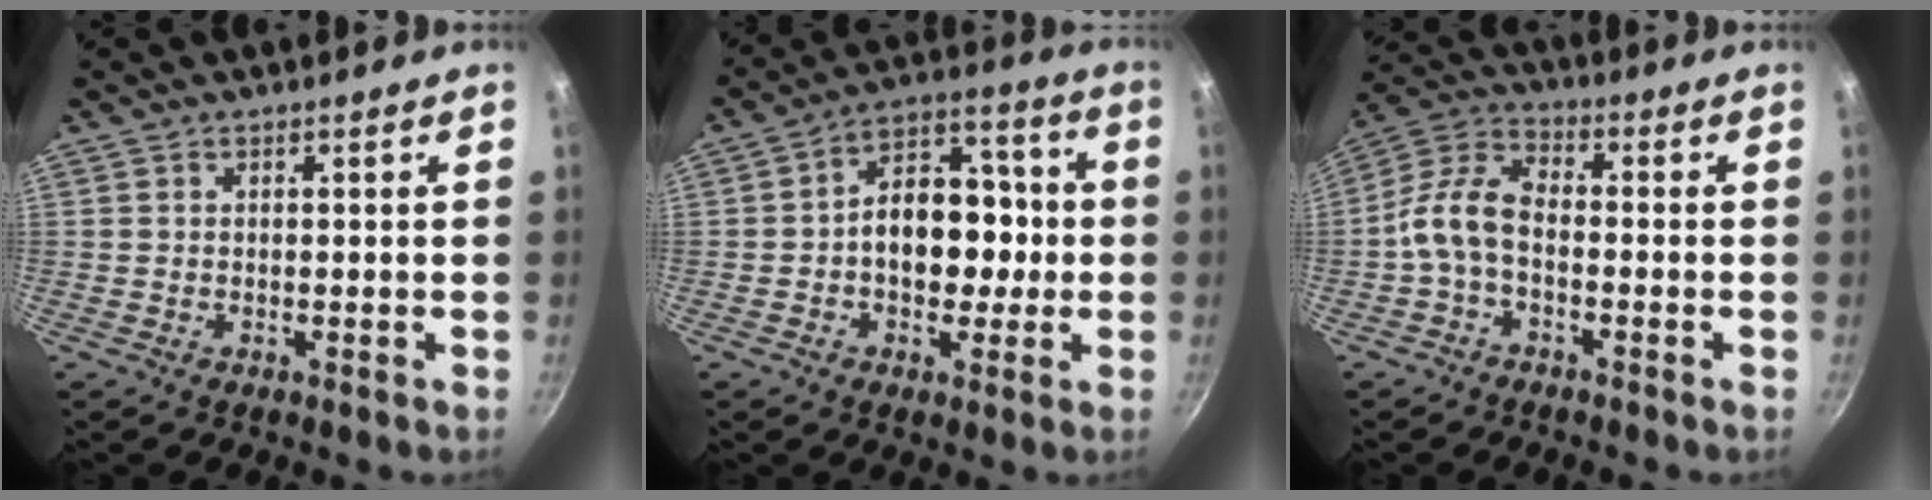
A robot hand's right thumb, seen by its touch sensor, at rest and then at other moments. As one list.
[{"total": 13.5, "force": [-0.9, 8.9, 10.1], "torque": [-0.116, 0.038, -0.021]}, {"total": 9.0, "force": [-1.9, 5.2, 7.1], "torque": [-0.145, 0.035, -0.050]}]